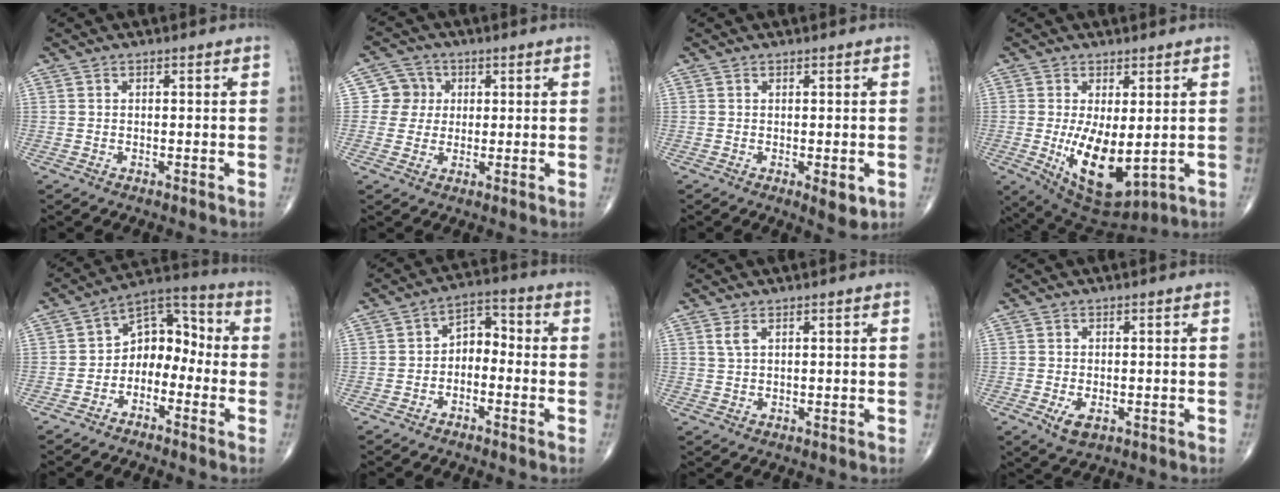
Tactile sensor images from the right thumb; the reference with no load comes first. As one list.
[{"total": 5.2, "force": [0.8, 5.1, 0.6], "torque": [0.026, 0.007, 0.007]}, {"total": 3.6, "force": [-1.0, 1.3, 3.2], "torque": [-0.036, -0.008, -0.010]}, {"total": 12.3, "force": [-1.4, 5.5, 10.9], "torque": [-0.172, -0.028, -0.002]}, {"total": 9.4, "force": [-2.6, 6.7, 6.0], "torque": [-0.055, 0.060, -0.063]}, {"total": 5.5, "force": [-1.6, 3.7, 3.6], "torque": [-0.035, 0.039, -0.043]}, {"total": 1.5, "force": [0.8, 0.6, 1.2], "torque": [-0.029, 0.005, 0.021]}, {"total": 3.3, "force": [-1.2, 1.7, 2.5], "torque": [-0.042, -0.005, -0.015]}]